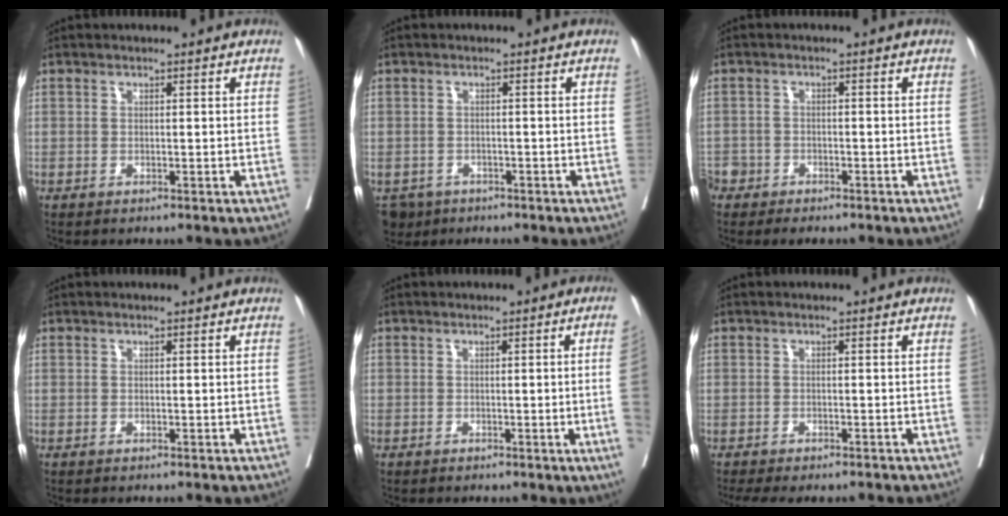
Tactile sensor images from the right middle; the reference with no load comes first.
{"total": 4.6, "force": [-3.2, 3.1, 0.6], "torque": [-0.005, 0.001, -0.051]}
{"total": 5.4, "force": [-4.2, 3.0, 1.3], "torque": [-0.024, -0.002, -0.072]}
{"total": 0.0}
{"total": 4.0, "force": [-0.5, -1.5, 3.7], "torque": [-0.042, -0.008, -0.005]}
{"total": 6.8, "force": [-5.9, 2.2, 2.6], "torque": [-0.027, -0.006, -0.084]}